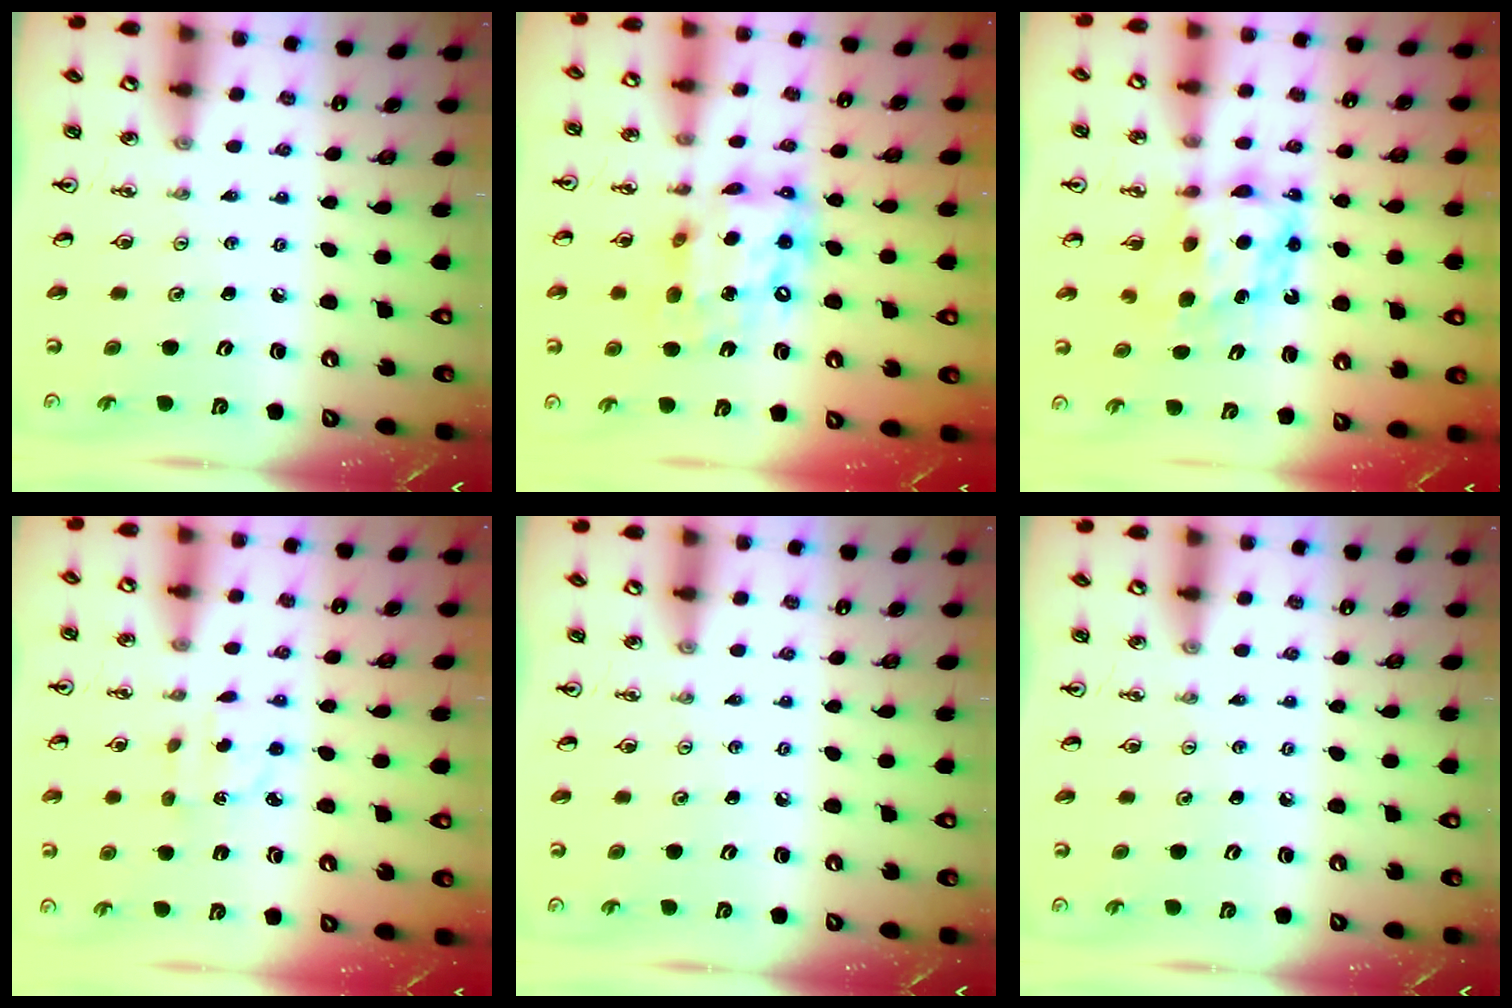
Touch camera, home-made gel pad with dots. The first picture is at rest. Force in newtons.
{"total": 13.9, "press": 13.8, "slide": 1.2}
{"total": 6.5, "press": 6.5, "slide": 0.3}
{"total": 2.7, "press": 2.7, "slide": 0.5}
{"total": 0.0}
{"total": 0.0}